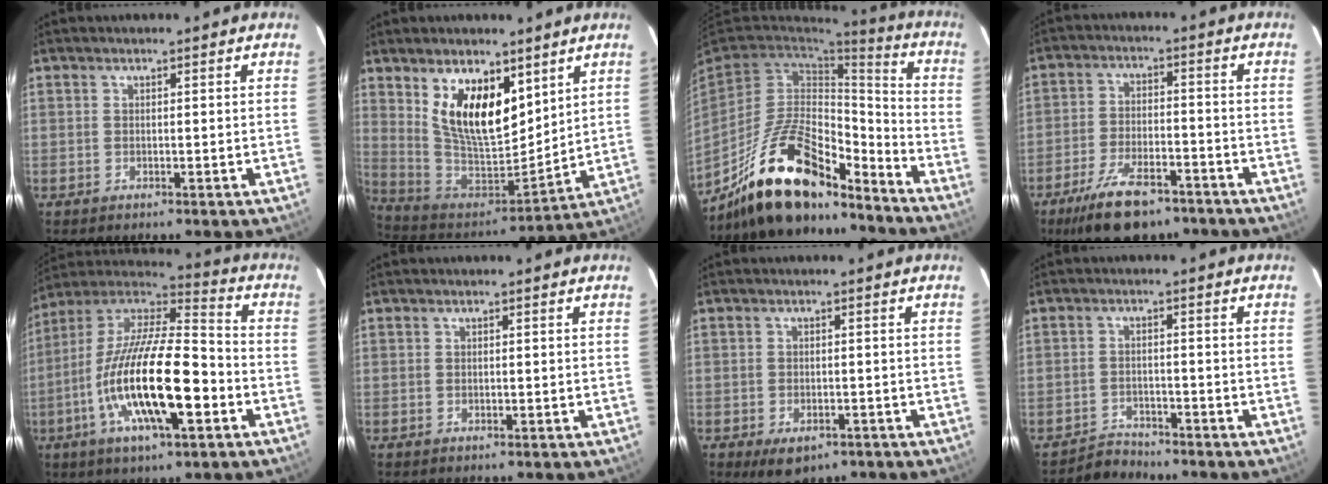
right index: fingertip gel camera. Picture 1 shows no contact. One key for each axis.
{"total": 16.3, "fx": 7.7, "fy": 7.9, "fz": 12.0, "tx": -0.224, "ty": -0.006, "tz": 0.157}
{"total": 19.7, "fx": -15.2, "fy": 6.7, "fz": 10.6, "tx": -0.215, "ty": 0.004, "tz": -0.260}
{"total": 13.3, "fx": -9.3, "fy": 5.6, "fz": 7.7, "tx": -0.168, "ty": -0.012, "tz": -0.153}
{"total": 22.8, "fx": -7.2, "fy": 6.8, "fz": 20.6, "tx": -0.385, "ty": -0.024, "tz": -0.135}
{"total": 0.6, "fx": -0.1, "fy": 0.4, "fz": 0.4, "tx": -0.007, "ty": 0.001, "tz": -0.001}
{"total": 6.2, "fx": -3.7, "fy": 3.5, "fz": 3.6, "tx": -0.067, "ty": -0.014, "tz": -0.048}
{"total": 3.6, "fx": -3.4, "fy": 1.1, "fz": -0.6, "tx": 0.002, "ty": 0.010, "tz": -0.061}